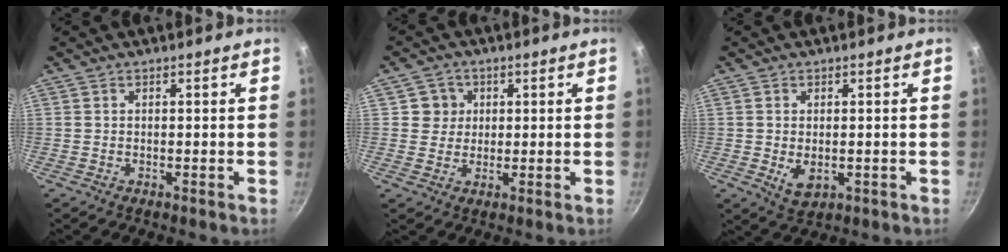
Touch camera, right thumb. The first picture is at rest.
{"total": 4.2, "force": [1.0, 4.1, 0.5], "torque": [0.027, 0.004, 0.010]}
{"total": 4.4, "force": [-0.6, 2.7, 3.4], "torque": [-0.056, -0.013, -0.003]}